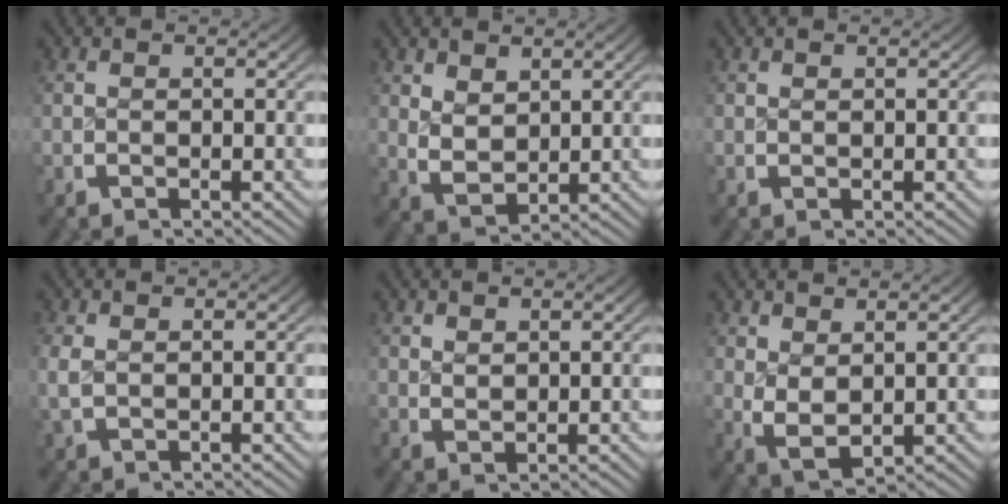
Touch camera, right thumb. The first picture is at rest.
{"total": 3.9, "force": [0.8, 2.9, 2.5], "torque": [-0.061, -0.026, 0.033]}
{"total": 0.0}
{"total": 1.8, "force": [0.3, 1.3, 1.2], "torque": [-0.039, -0.007, 0.015]}
{"total": 1.3, "force": [1.2, 0.3, 0.3], "torque": [-0.003, -0.003, 0.030]}
{"total": 4.5, "force": [0.4, 3.2, 3.2], "torque": [-0.078, -0.025, 0.027]}